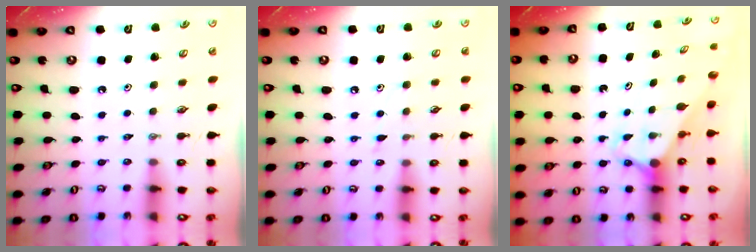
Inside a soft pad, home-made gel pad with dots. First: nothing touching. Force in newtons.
{"total": 4.4, "press": 4.4, "slide": 0.4}
{"total": 2.7, "press": 2.7, "slide": 0.0}